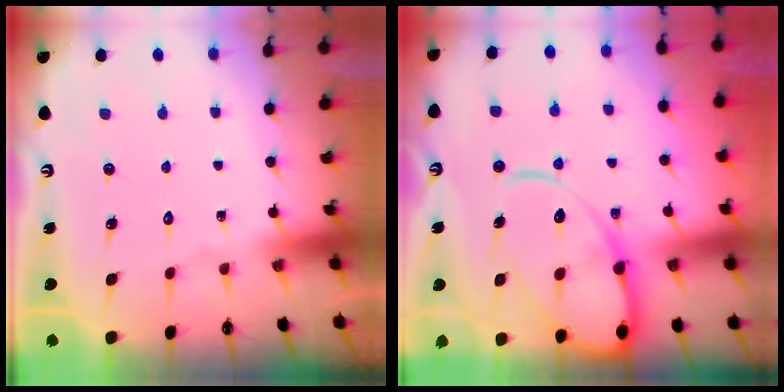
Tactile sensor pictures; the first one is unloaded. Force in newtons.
{"total": 14.8, "press": 14.7, "slide": 1.5}